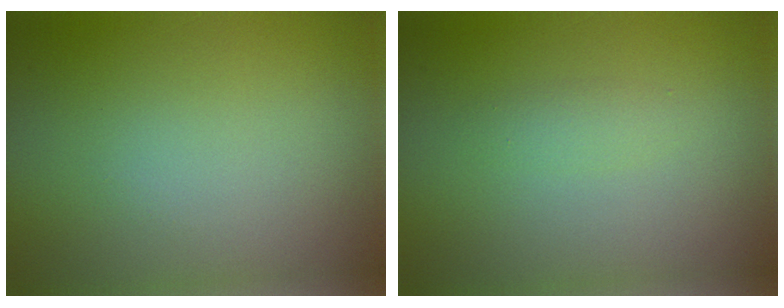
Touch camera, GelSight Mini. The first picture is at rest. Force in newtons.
{"total": 0.9, "press": 0.9, "slide": 0.0}